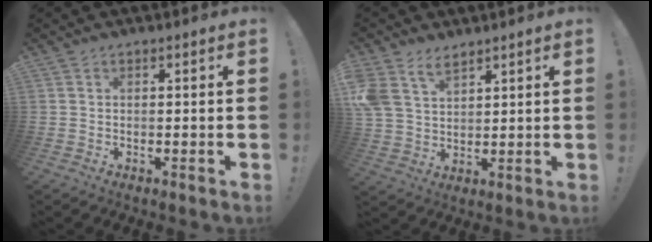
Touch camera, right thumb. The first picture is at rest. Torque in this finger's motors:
{"motor_torque": [0.15, 0.20, 1.02, 0.38, 0.05]}